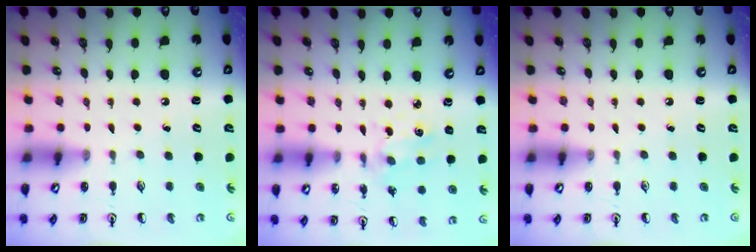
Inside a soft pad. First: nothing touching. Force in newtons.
{"total": 1.9, "press": 1.9, "slide": 0.3}
{"total": 0.0}